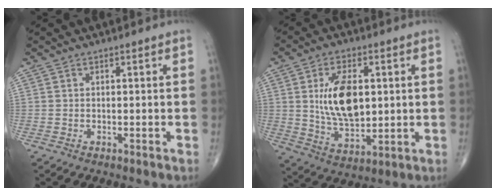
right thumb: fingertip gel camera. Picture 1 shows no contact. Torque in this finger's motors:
{"motor_torque": [1.10, 1.15, 0.84, 0.07, 0.11]}